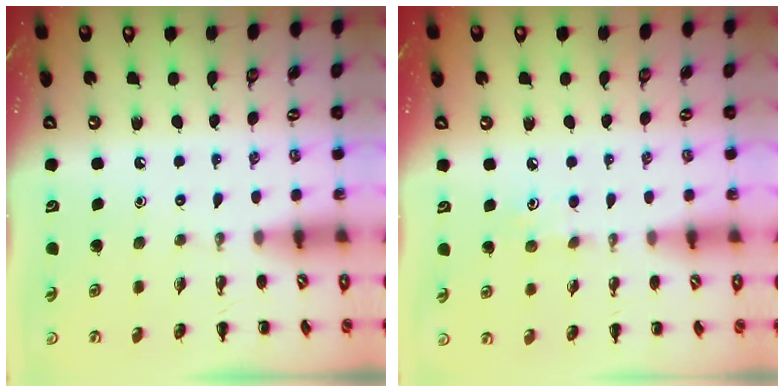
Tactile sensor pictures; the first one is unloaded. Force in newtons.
{"total": 4.1, "press": 4.0, "slide": 1.2}